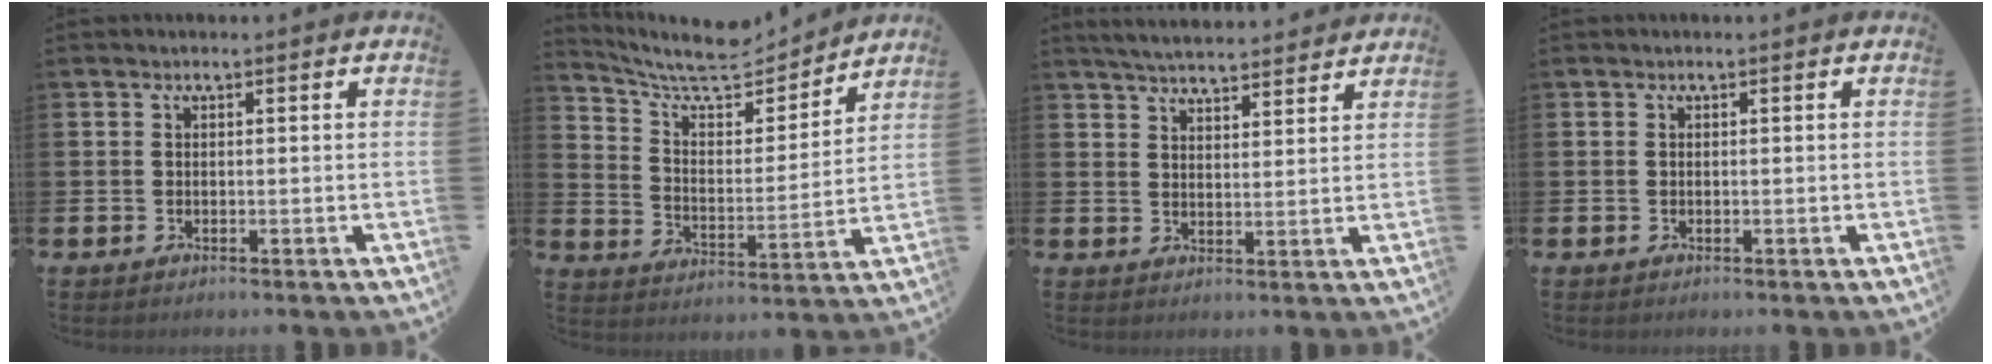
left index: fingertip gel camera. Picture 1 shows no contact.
{"total": 8.8, "force": [7.7, 2.6, 3.5], "torque": [-0.097, -0.053, 0.130]}
{"total": 4.9, "force": [4.9, 0.4, 0.6], "torque": [-0.021, -0.027, 0.087]}
{"total": 0.0}